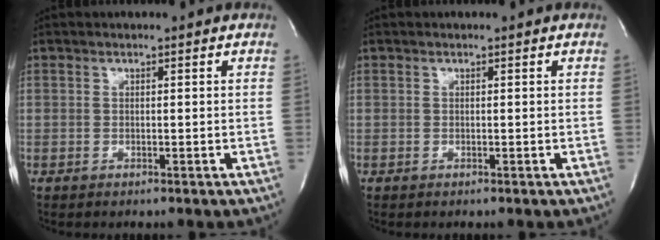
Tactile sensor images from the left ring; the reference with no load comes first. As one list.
[{"total": 0.0}]